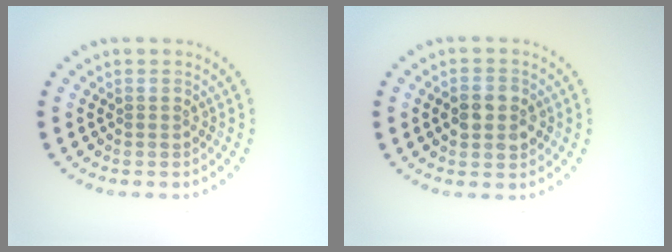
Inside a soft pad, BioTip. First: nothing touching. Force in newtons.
{"total": 2.8, "press": 2.8, "slide": 0.1}